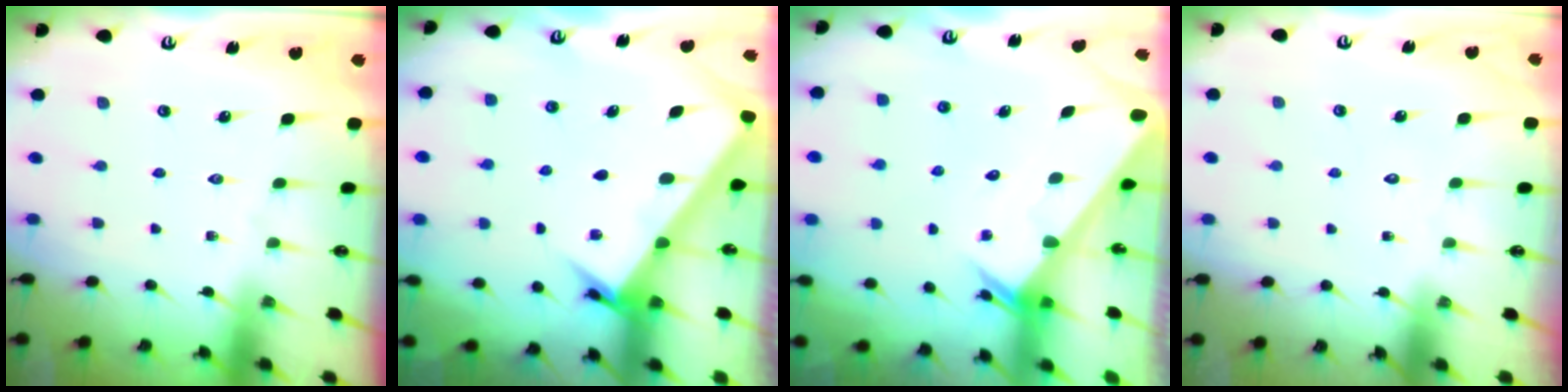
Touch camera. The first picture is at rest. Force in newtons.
{"total": 3.8, "press": 3.8, "slide": 0.4}
{"total": 2.6, "press": 2.6, "slide": 0.1}
{"total": 1.6, "press": 1.6, "slide": 0.1}